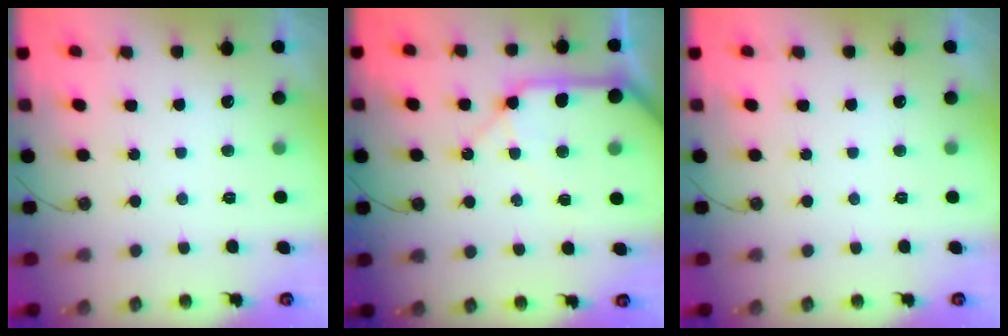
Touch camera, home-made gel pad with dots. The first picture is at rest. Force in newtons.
{"total": 11.7, "press": 11.6, "slide": 1.5}
{"total": 0.0}